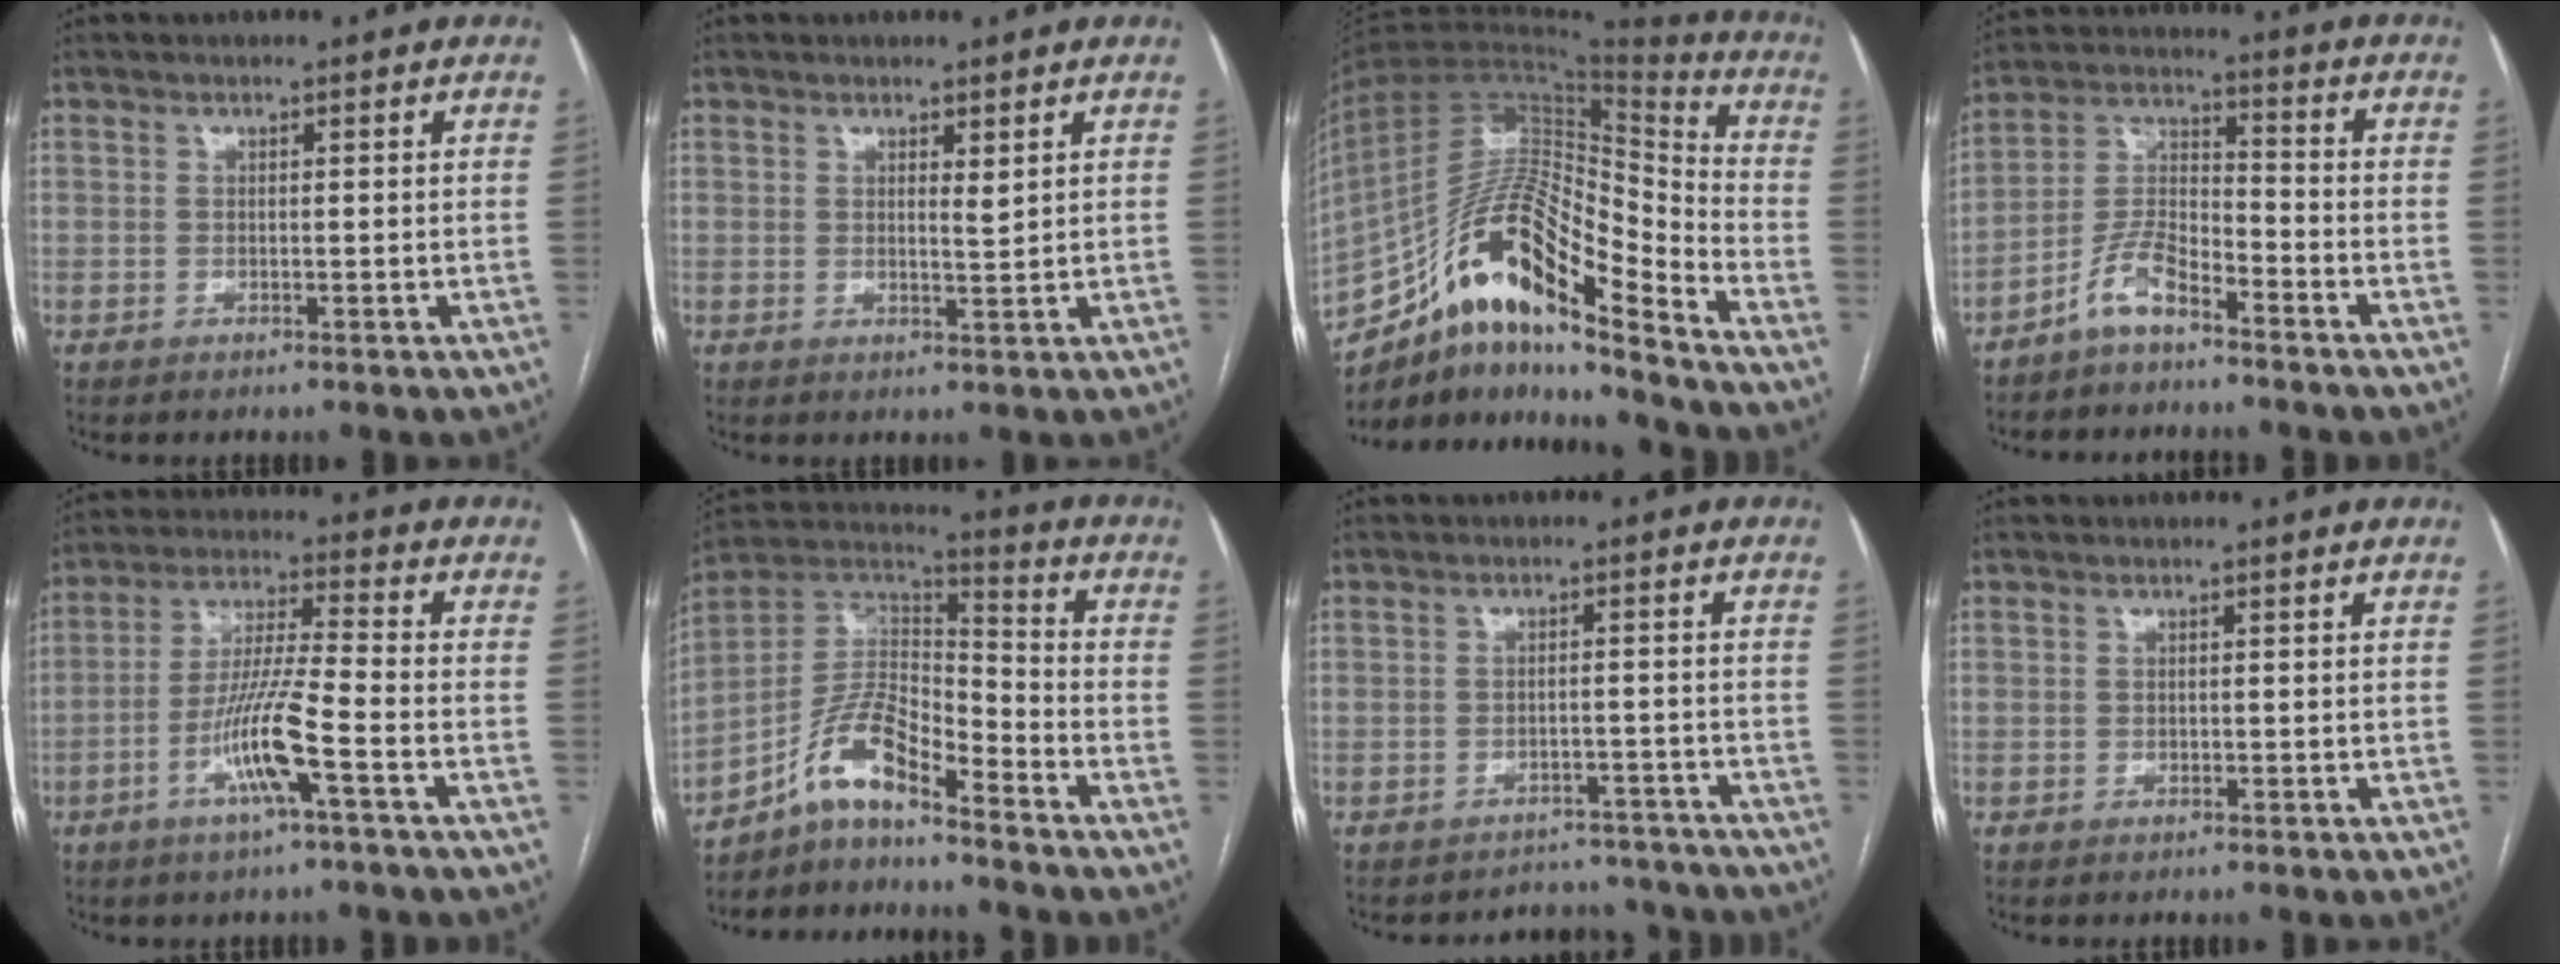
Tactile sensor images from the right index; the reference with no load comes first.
{"total": 1.4, "force": [0.8, 0.2, 1.2], "torque": [-0.023, -0.009, 0.016]}
{"total": 18.7, "force": [-12.0, 3.9, 13.9], "torque": [-0.258, 0.031, -0.205]}
{"total": 7.0, "force": [-5.1, 2.1, 4.2], "torque": [-0.098, 0.006, -0.104]}
{"total": 10.1, "force": [-4.2, 0.0, 9.2], "torque": [-0.182, -0.001, -0.084]}
{"total": 9.8, "force": [-7.3, 2.3, 6.2], "torque": [-0.130, 0.032, -0.137]}
{"total": 7.5, "force": [-7.1, 2.3, -0.8], "torque": [0.020, 0.023, -0.080]}
{"total": 0.0}